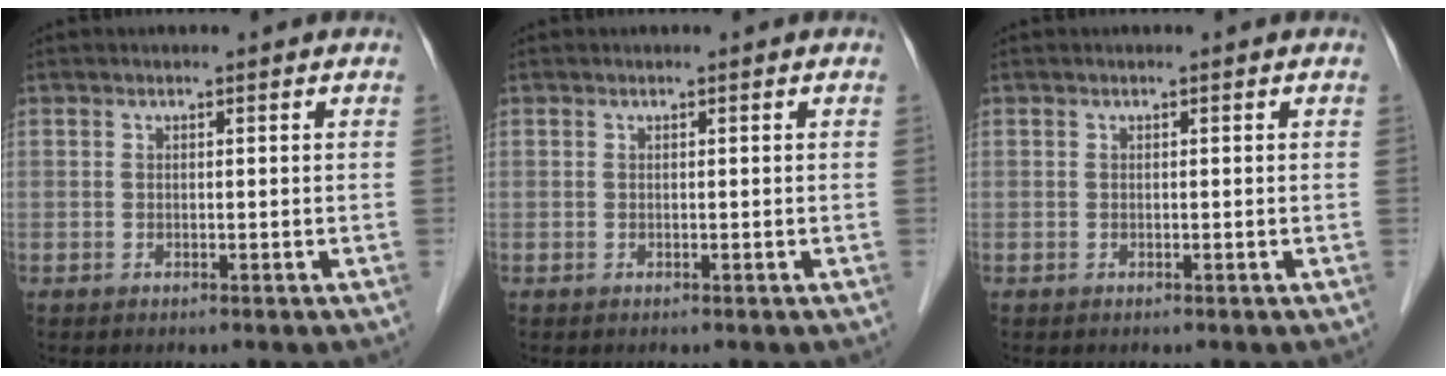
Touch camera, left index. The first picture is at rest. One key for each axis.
{"total": 0.0}
{"total": 0.0}